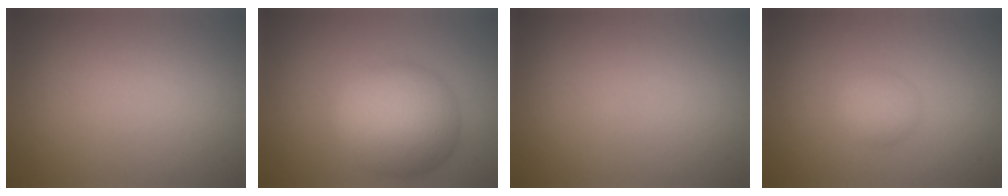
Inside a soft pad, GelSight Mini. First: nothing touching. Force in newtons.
{"total": 8.0, "press": 8.0, "slide": 0.1}
{"total": 0.0}
{"total": 1.7, "press": 1.7, "slide": 0.0}